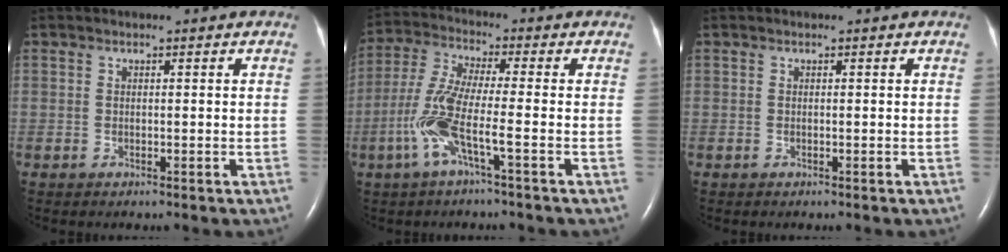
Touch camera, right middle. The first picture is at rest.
{"total": 8.5, "force": [-2.9, 0.1, 8.0], "torque": [-0.178, 0.002, -0.065]}
{"total": 0.0}